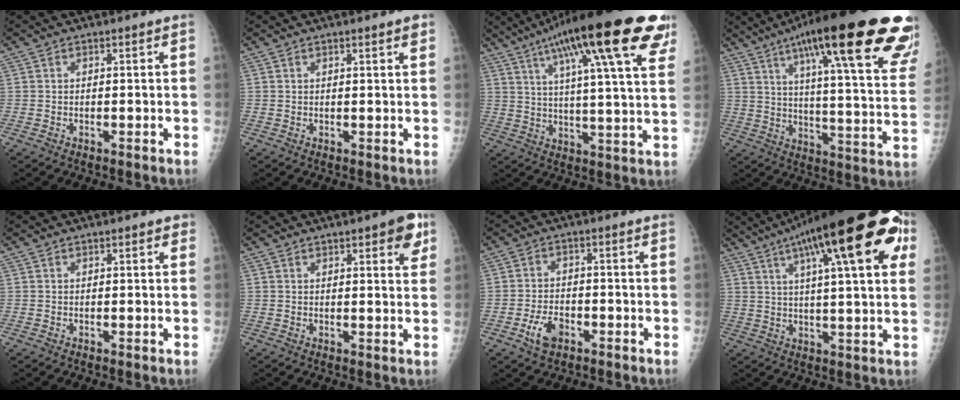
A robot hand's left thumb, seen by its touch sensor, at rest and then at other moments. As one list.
[{"total": 1.8, "force": [1.2, 0.2, 1.4], "torque": [-0.020, -0.004, 0.014]}, {"total": 26.9, "force": [15.3, 5.1, 21.6], "torque": [-0.323, -0.018, 0.215]}, {"total": 33.1, "force": [19.7, 5.7, 26.0], "torque": [-0.299, -0.044, 0.278]}, {"total": 1.5, "force": [0.9, 0.6, 1.0], "torque": [-0.005, 0.000, 0.008]}, {"total": 6.7, "force": [3.7, 2.2, 5.2], "torque": [-0.045, -0.013, 0.041]}, {"total": 5.2, "force": [-2.6, 3.1, 3.2], "torque": [-0.056, 0.014, -0.046]}, {"total": 26.6, "force": [11.8, 6.8, 22.9], "torque": [-0.331, 0.007, 0.169]}]